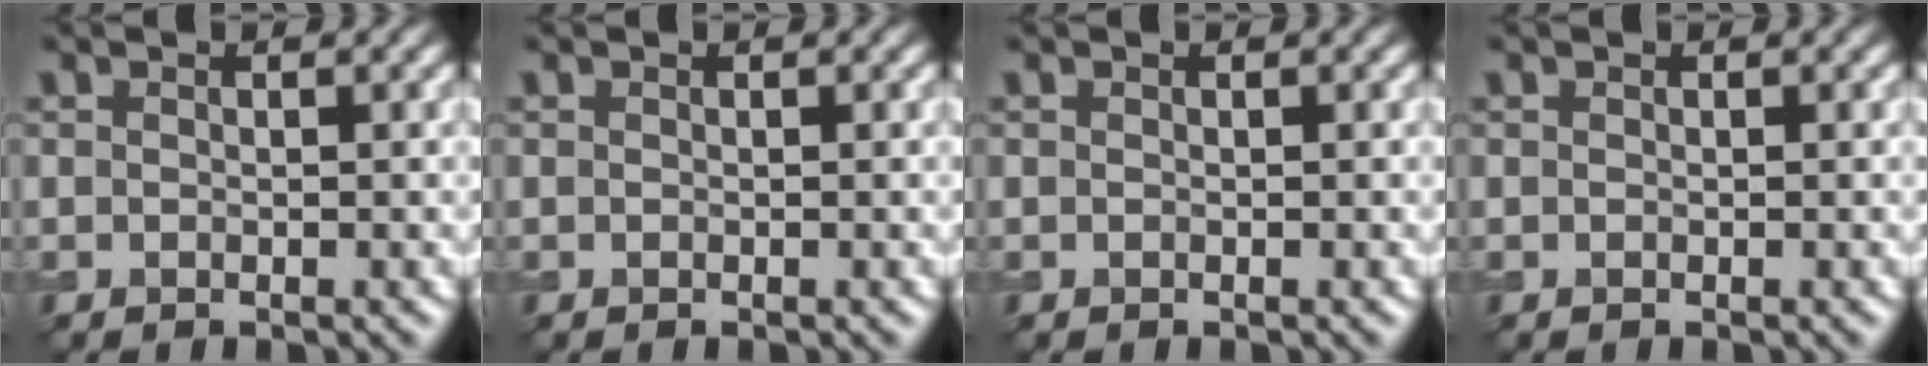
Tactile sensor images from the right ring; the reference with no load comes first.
{"total": 0.0}
{"total": 0.0}
{"total": 0.0}